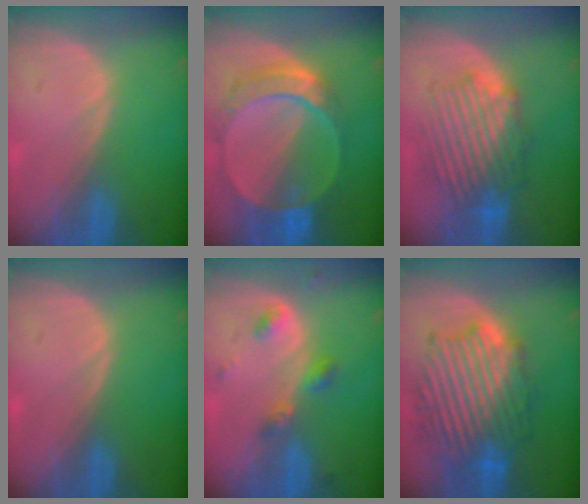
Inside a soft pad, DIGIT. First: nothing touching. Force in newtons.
{"total": 9.6, "press": 8.3, "slide": 4.9}
{"total": 9.0, "press": 8.6, "slide": 2.6}
{"total": 0.0}
{"total": 4.2, "press": 3.9, "slide": 1.5}
{"total": 12.8, "press": 12.7, "slide": 1.0}